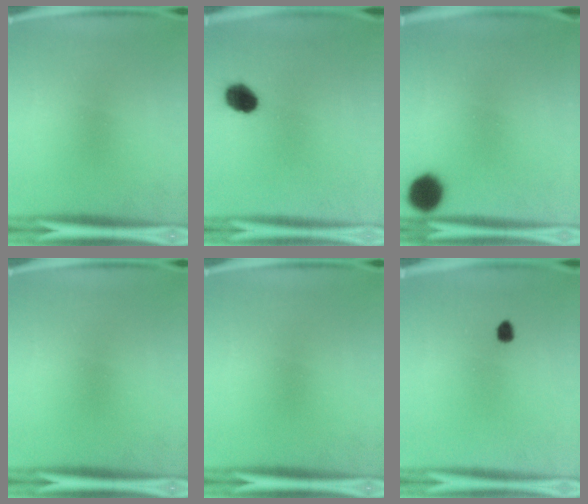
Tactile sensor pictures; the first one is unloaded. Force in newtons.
{"total": 7.0}
{"total": 7.4}
{"total": 0.0}
{"total": 0.0}
{"total": 1.8}